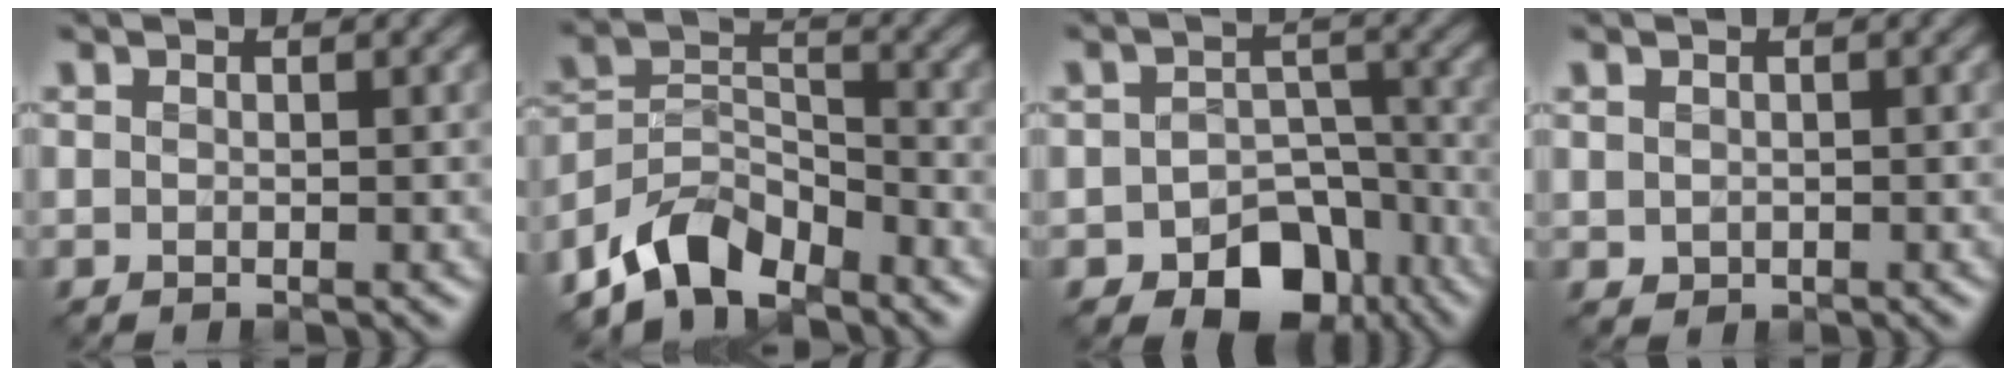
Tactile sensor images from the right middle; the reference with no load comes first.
{"total": 5.8, "force": [-4.9, 2.4, 2.0], "torque": [-0.030, 0.003, -0.103]}
{"total": 7.7, "force": [-4.6, 4.9, 3.7], "torque": [-0.043, -0.006, -0.071]}
{"total": 0.7, "force": [0.1, 0.6, 0.1], "torque": [-0.004, -0.003, 0.003]}